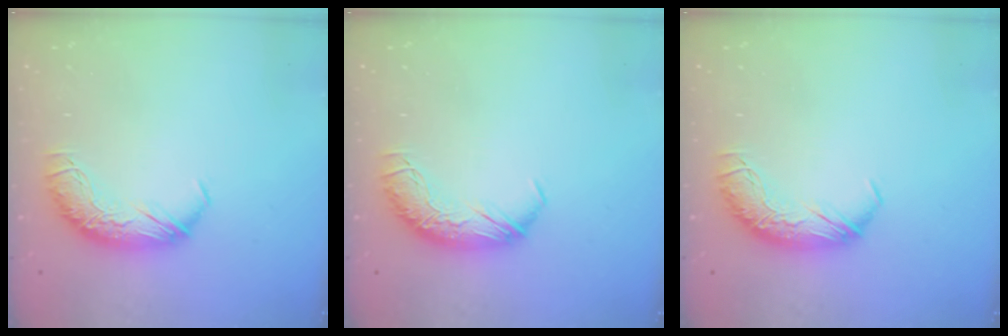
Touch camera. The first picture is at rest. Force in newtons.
{"total": 0.0}
{"total": 0.0}